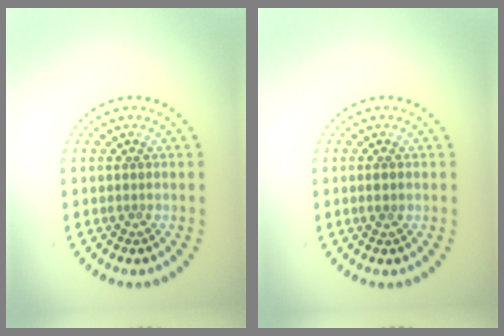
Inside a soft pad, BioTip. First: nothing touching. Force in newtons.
{"total": 1.0, "press": 0.9, "slide": 0.4}